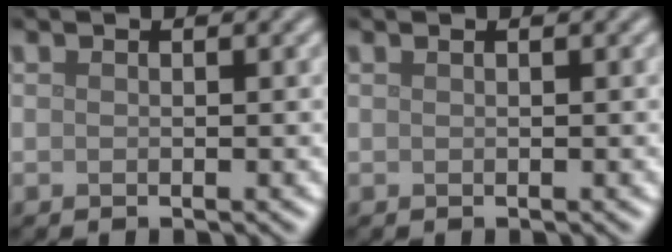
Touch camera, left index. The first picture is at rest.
{"total": 0.0}